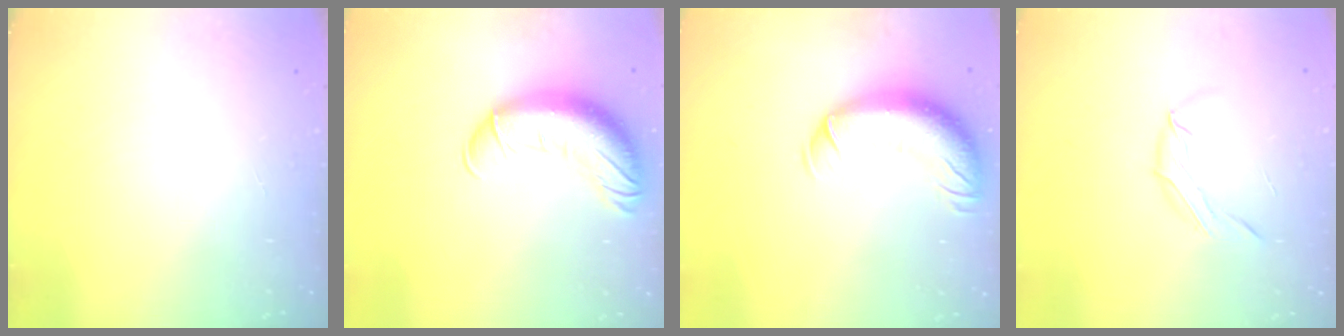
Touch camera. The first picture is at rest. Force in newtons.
{"total": 14.8, "press": 14.3, "slide": 3.6}
{"total": 13.5, "press": 13.2, "slide": 2.9}
{"total": 6.6, "press": 6.6, "slide": 0.6}